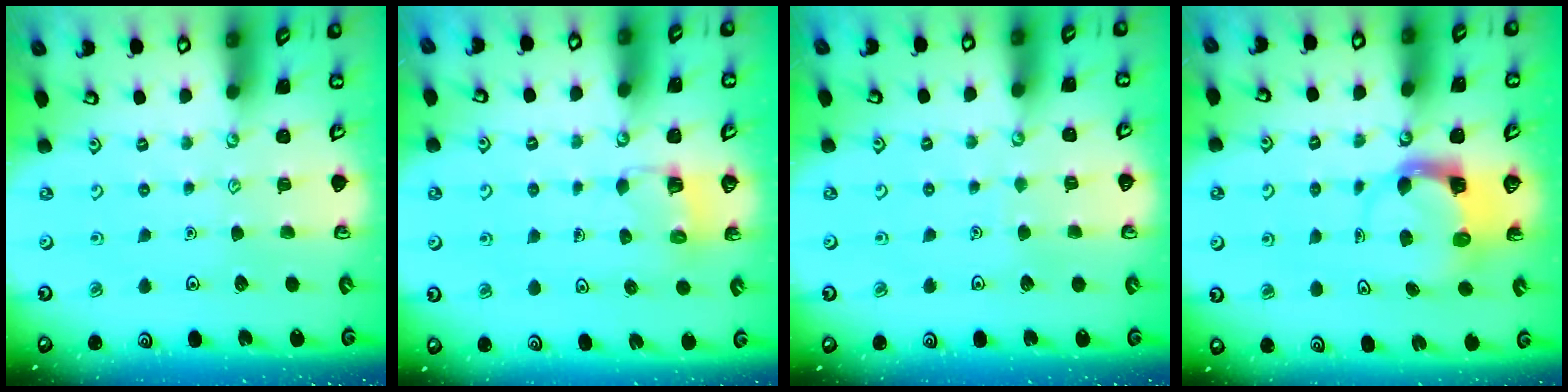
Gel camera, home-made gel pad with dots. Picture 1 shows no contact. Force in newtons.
{"total": 3.1, "press": 3.1, "slide": 0.2}
{"total": 1.7, "press": 1.7, "slide": 0.1}
{"total": 3.6, "press": 3.6, "slide": 0.6}